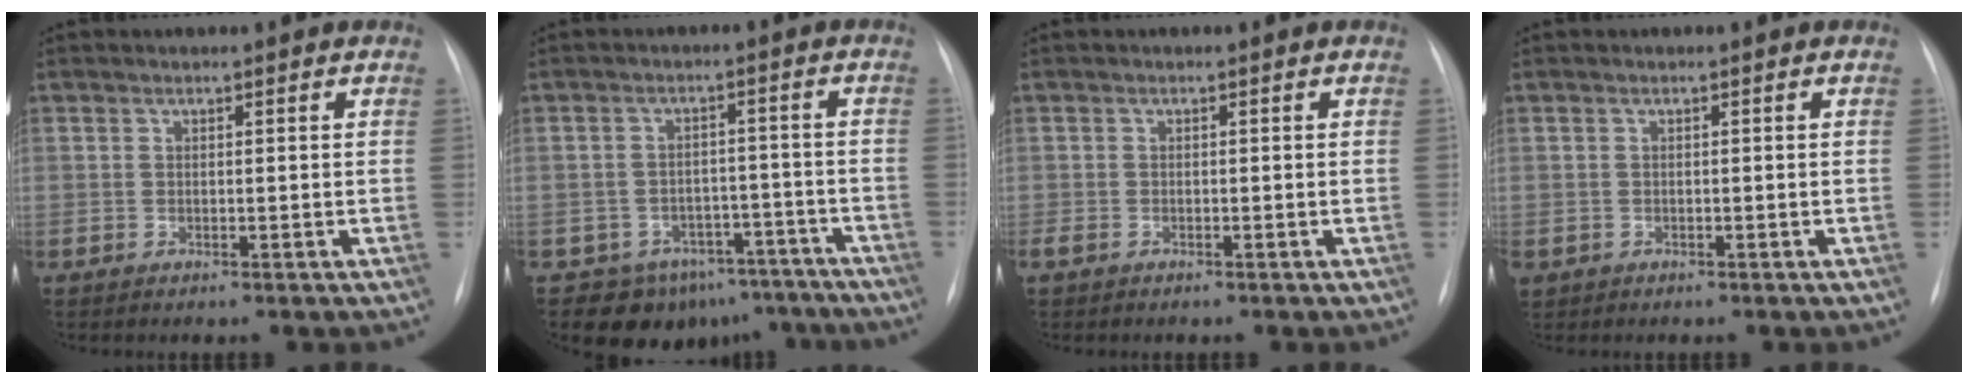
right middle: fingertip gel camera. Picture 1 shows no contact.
{"total": 9.8, "force": [-7.3, 6.5, 0.9], "torque": [0.012, 0.036, -0.086]}
{"total": 1.2, "force": [-0.7, 0.6, 0.7], "torque": [-0.016, 0.000, -0.009]}
{"total": 1.1, "force": [-0.6, 0.9, 0.4], "torque": [-0.013, 0.001, -0.001]}